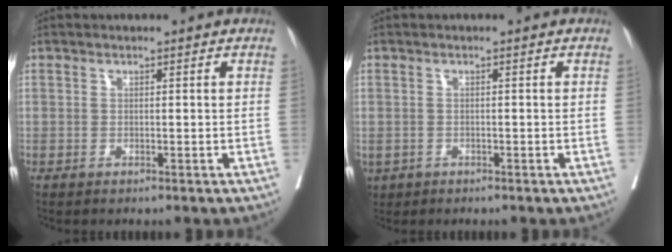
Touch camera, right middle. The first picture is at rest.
{"total": 3.7, "force": [-2.0, 2.7, 1.5], "torque": [-0.039, -0.003, -0.029]}